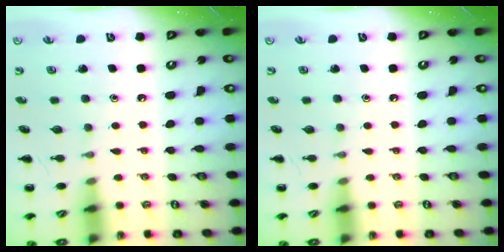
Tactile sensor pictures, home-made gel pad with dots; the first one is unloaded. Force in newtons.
{"total": 0.0}